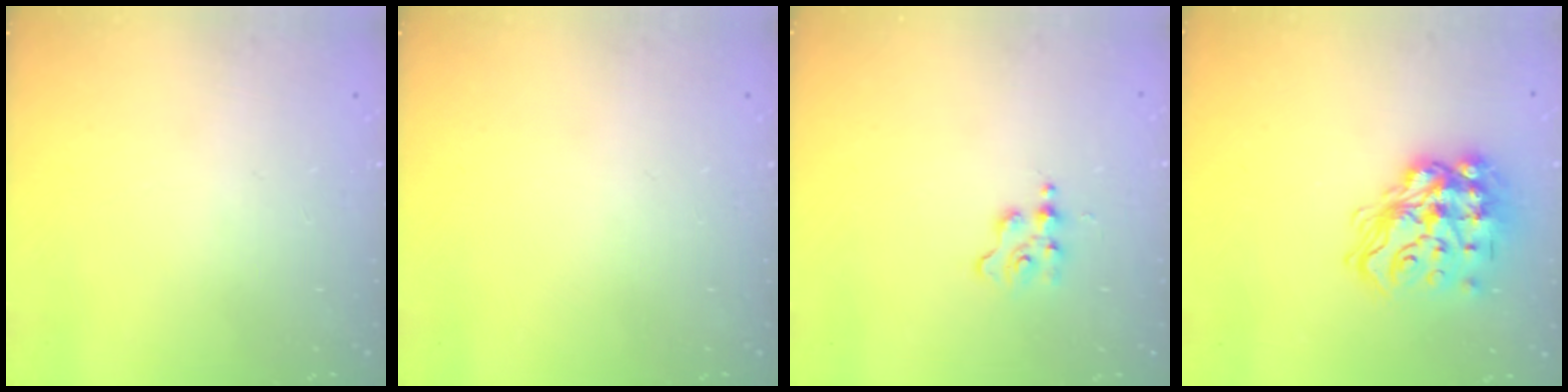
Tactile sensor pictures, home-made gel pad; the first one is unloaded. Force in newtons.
{"total": 0.0}
{"total": 1.7, "press": 1.7, "slide": 0.2}
{"total": 17.2, "press": 17.1, "slide": 1.7}